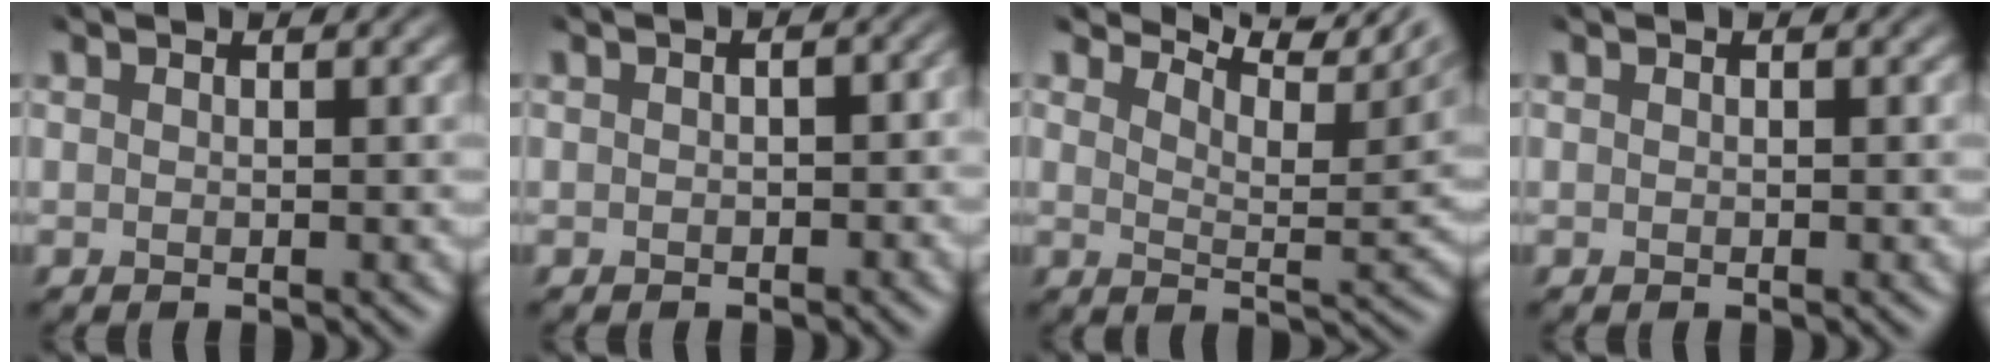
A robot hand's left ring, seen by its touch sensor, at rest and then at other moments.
{"total": 3.0, "force": [0.4, 1.8, 2.4], "torque": [-0.037, 0.010, 0.002]}
{"total": 6.8, "force": [5.5, 2.0, 3.6], "torque": [-0.060, -0.006, 0.084]}
{"total": 0.0}